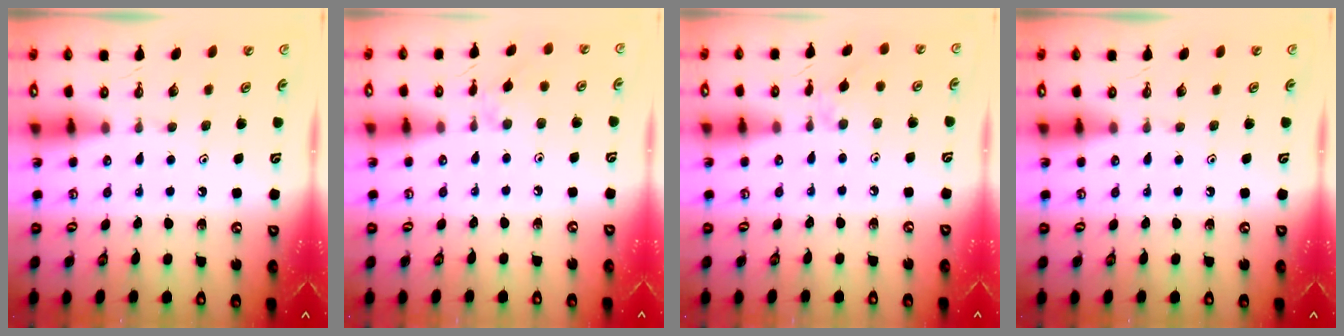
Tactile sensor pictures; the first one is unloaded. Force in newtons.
{"total": 2.8, "press": 2.7, "slide": 0.4}
{"total": 2.8, "press": 2.7, "slide": 0.4}
{"total": 0.0}